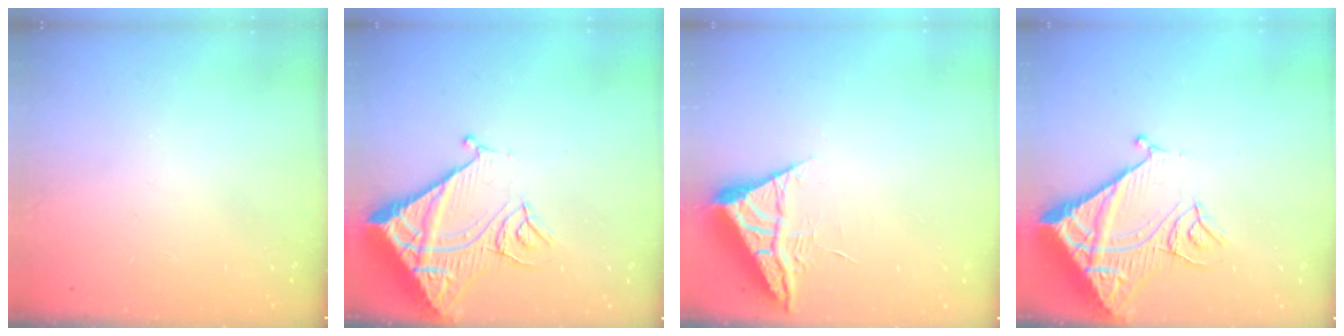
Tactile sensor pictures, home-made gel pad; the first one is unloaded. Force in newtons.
{"total": 14.7, "press": 14.6, "slide": 1.7}
{"total": 6.3, "press": 6.3, "slide": 0.9}
{"total": 14.7, "press": 14.6, "slide": 1.7}